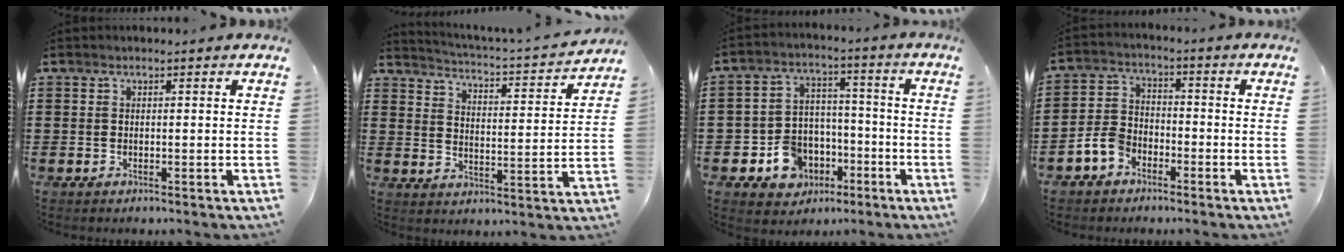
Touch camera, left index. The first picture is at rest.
{"total": 2.5, "force": [2.4, -0.4, 0.5], "torque": [-0.031, -0.032, 0.030]}
{"total": 8.2, "force": [-3.4, 7.1, 2.4], "torque": [-0.075, 0.025, -0.059]}
{"total": 5.0, "force": [-3.2, 3.2, 2.0], "torque": [-0.059, 0.008, -0.068]}